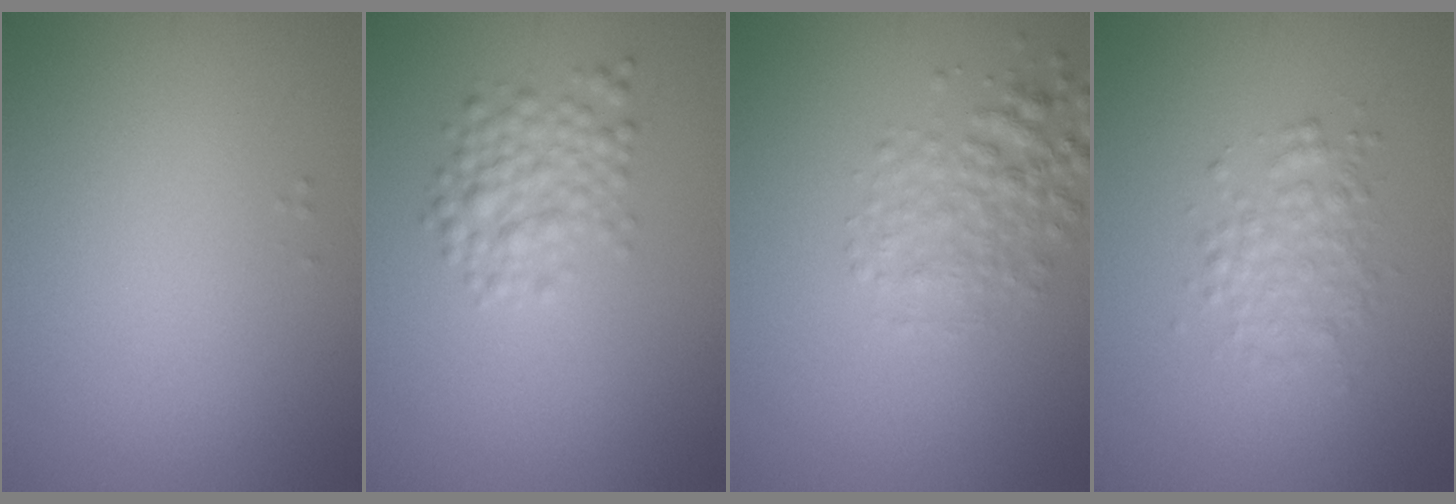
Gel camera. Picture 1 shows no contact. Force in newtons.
{"total": 3.0, "press": 3.0, "slide": 0.1}
{"total": 3.2, "press": 3.2, "slide": 0.2}
{"total": 2.6, "press": 2.6, "slide": 0.0}